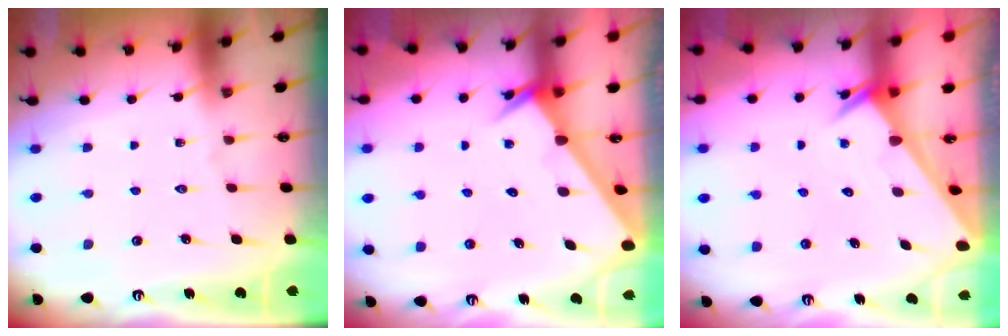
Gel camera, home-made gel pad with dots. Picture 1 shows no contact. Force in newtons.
{"total": 2.3, "press": 2.3, "slide": 0.2}
{"total": 2.3, "press": 2.3, "slide": 0.1}